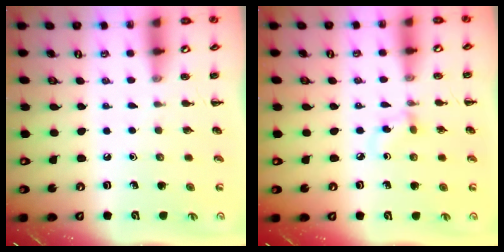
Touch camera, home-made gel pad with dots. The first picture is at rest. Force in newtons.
{"total": 4.9, "press": 4.5, "slide": 1.7}